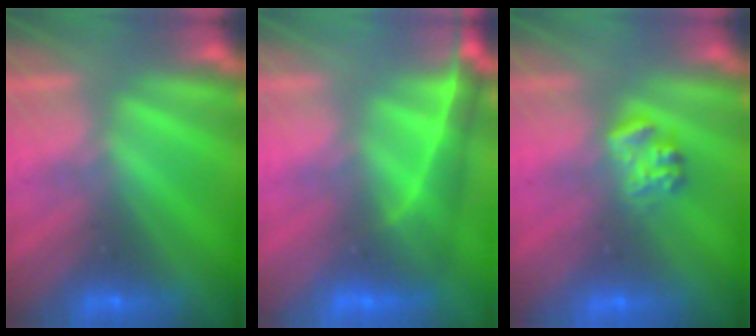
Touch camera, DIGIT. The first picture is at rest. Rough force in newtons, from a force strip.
{"total": 4.4}
{"total": 2.3}